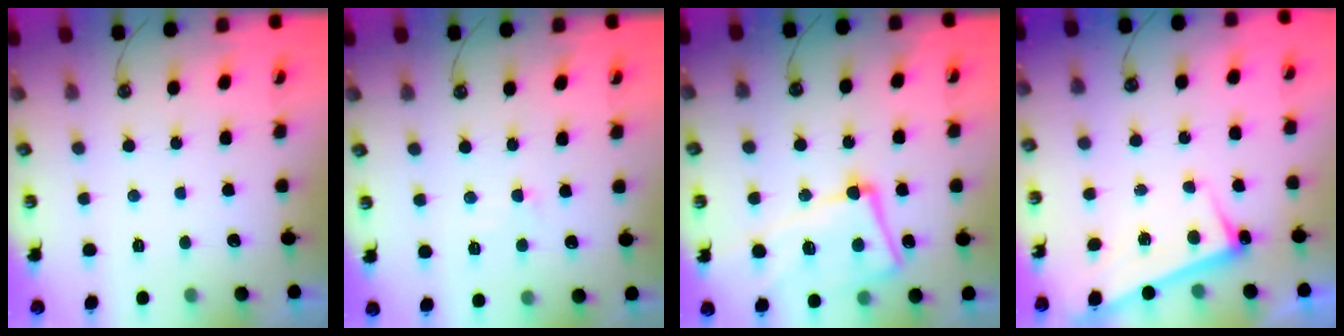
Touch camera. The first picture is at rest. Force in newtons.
{"total": 1.0, "press": 0.7, "slide": 0.6}
{"total": 11.2, "press": 11.0, "slide": 2.3}
{"total": 2.8, "press": 2.7, "slide": 0.5}